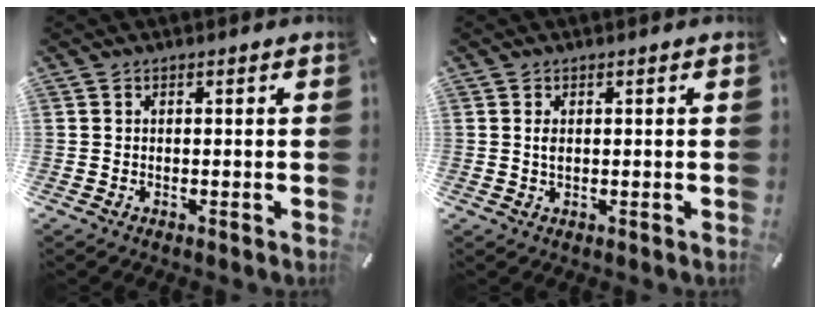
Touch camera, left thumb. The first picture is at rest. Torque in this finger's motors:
{"motor_torque": [0.38, 0.47, 0.18, -0.15, -0.01]}